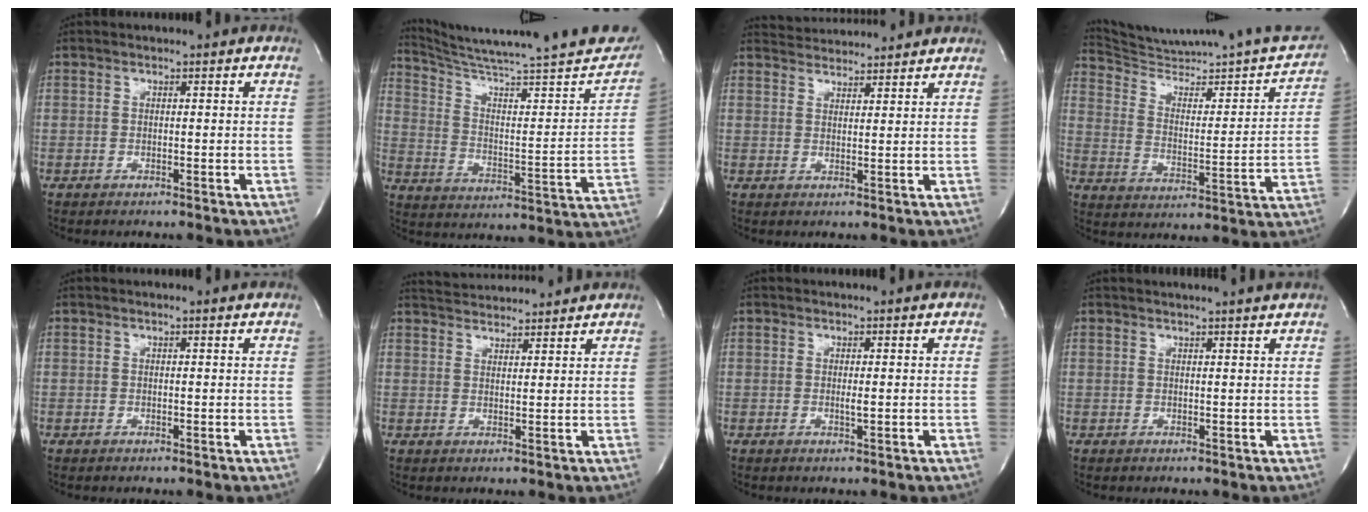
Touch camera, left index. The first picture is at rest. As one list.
[{"total": 28.1, "force": [24.9, 1.2, 13.0], "torque": [-0.194, -0.074, 0.334]}, {"total": 6.7, "force": [6.6, 0.4, 0.7], "torque": [-0.019, 0.028, 0.095]}, {"total": 23.5, "force": [22.1, 1.1, 7.9], "torque": [-0.110, -0.060, 0.306]}, {"total": 0.9, "force": [0.8, -0.1, 0.3], "torque": [-0.015, 0.006, 0.011]}, {"total": 8.4, "force": [8.2, 0.6, 1.8], "torque": [-0.038, 0.028, 0.121]}, {"total": 0.8, "force": [0.1, 0.0, 0.8], "torque": [-0.020, -0.003, 0.003]}, {"total": 5.1, "force": [4.7, -0.7, 1.7], "torque": [-0.021, 0.007, 0.046]}]